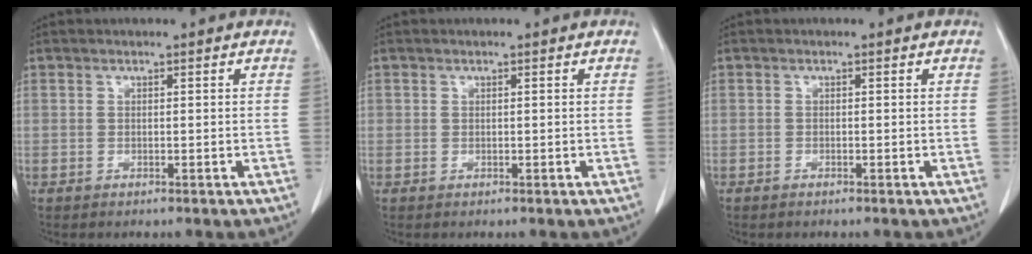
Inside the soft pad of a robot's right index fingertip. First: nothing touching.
{"total": 0.6, "force": [-0.1, 0.4, 0.5], "torque": [-0.025, 0.009, 0.000]}
{"total": 0.9, "force": [-0.5, 0.5, 0.5], "torque": [-0.012, 0.000, -0.008]}